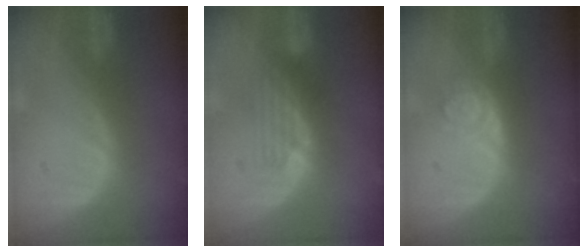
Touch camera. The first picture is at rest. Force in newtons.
{"total": 4.2, "press": 3.7, "slide": 2.0}
{"total": 4.3, "press": 3.7, "slide": 2.2}